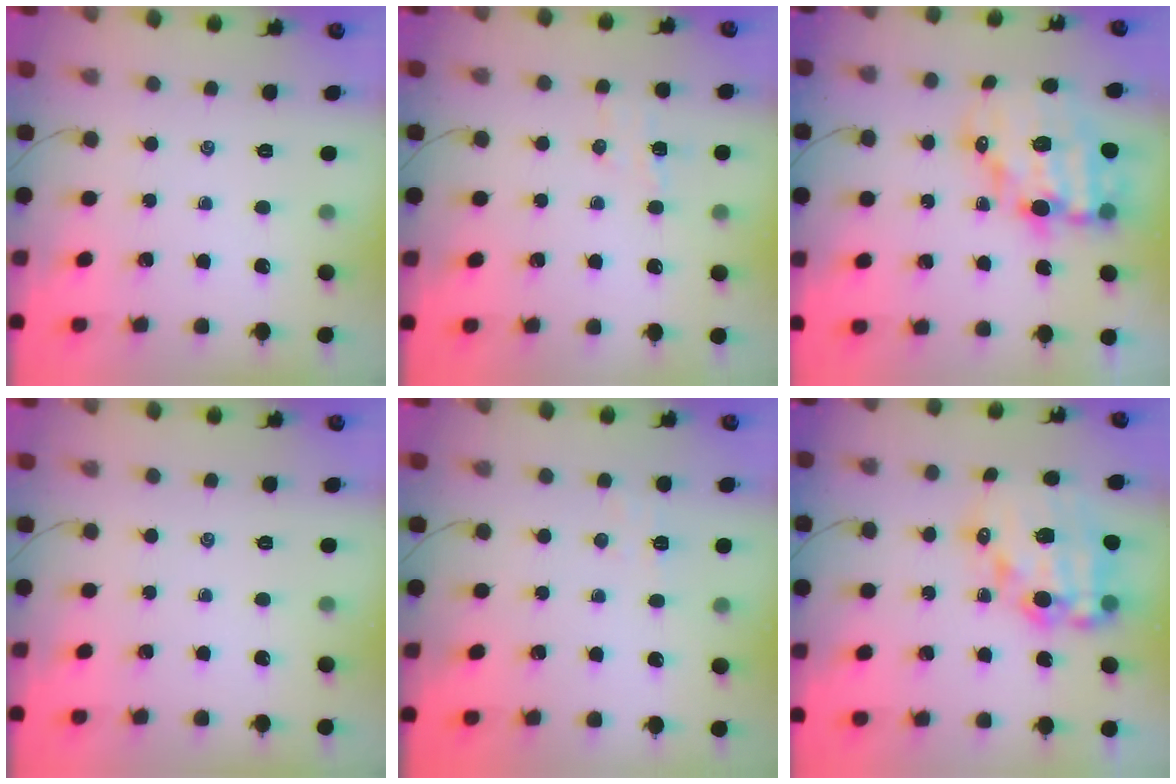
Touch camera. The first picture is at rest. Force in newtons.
{"total": 5.2, "press": 5.0, "slide": 1.3}
{"total": 15.0, "press": 14.6, "slide": 3.4}
{"total": 0.0}
{"total": 3.0, "press": 2.9, "slide": 0.8}
{"total": 17.0, "press": 16.6, "slide": 3.7}